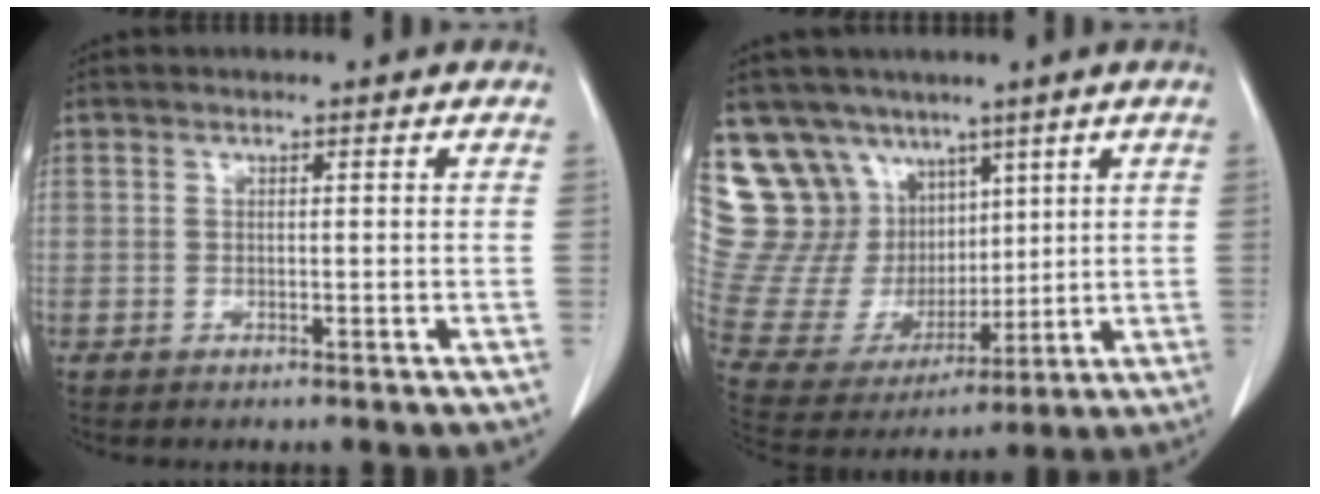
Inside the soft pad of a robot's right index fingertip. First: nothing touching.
{"total": 18.6, "force": [10.6, 14.1, 5.7], "torque": [-0.138, 0.061, 0.227]}